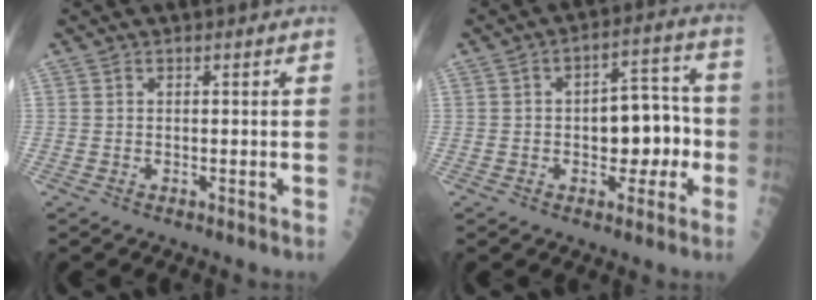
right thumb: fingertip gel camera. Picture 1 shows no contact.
{"total": 10.2, "force": [-1.4, 6.1, 8.1], "torque": [-0.064, 0.040, -0.021]}